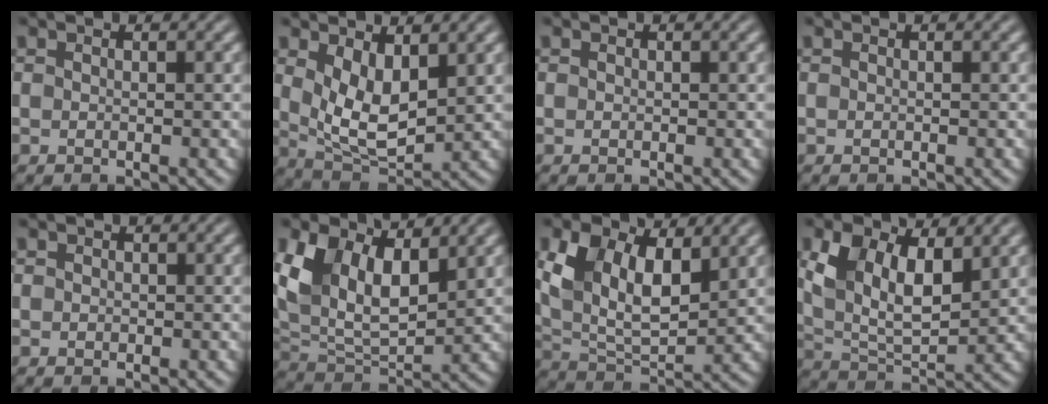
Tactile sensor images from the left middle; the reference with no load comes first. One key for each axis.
{"total": 5.2, "fx": 1.6, "fy": 2.7, "fz": 4.2, "tx": -0.090, "ty": -0.013, "tz": 0.038}
{"total": 0.0}
{"total": 0.0}
{"total": 0.6, "fx": 0.1, "fy": 0.5, "fz": 0.1, "tx": 0.003, "ty": -0.005, "tz": -0.002}
{"total": 8.8, "fx": 3.9, "fy": 4.8, "fz": 6.4, "tx": -0.135, "ty": -0.003, "tz": 0.070}
{"total": 8.9, "fx": 3.5, "fy": 4.9, "fz": 6.5, "tx": -0.137, "ty": -0.001, "tz": 0.062}
{"total": 7.9, "fx": 3.1, "fy": 4.3, "fz": 5.9, "tx": -0.122, "ty": -0.003, "tz": 0.056}